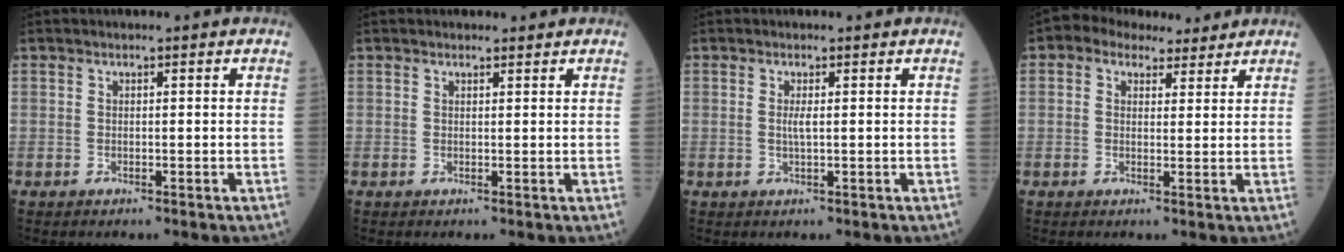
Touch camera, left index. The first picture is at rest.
{"total": 0.8, "force": [0.8, 0.2, 0.0], "torque": [-0.008, -0.002, 0.011]}
{"total": 1.4, "force": [0.2, 0.2, 1.3], "torque": [-0.032, 0.000, 0.003]}
{"total": 6.2, "force": [4.7, 3.5, 2.1], "torque": [-0.035, 0.029, 0.073]}